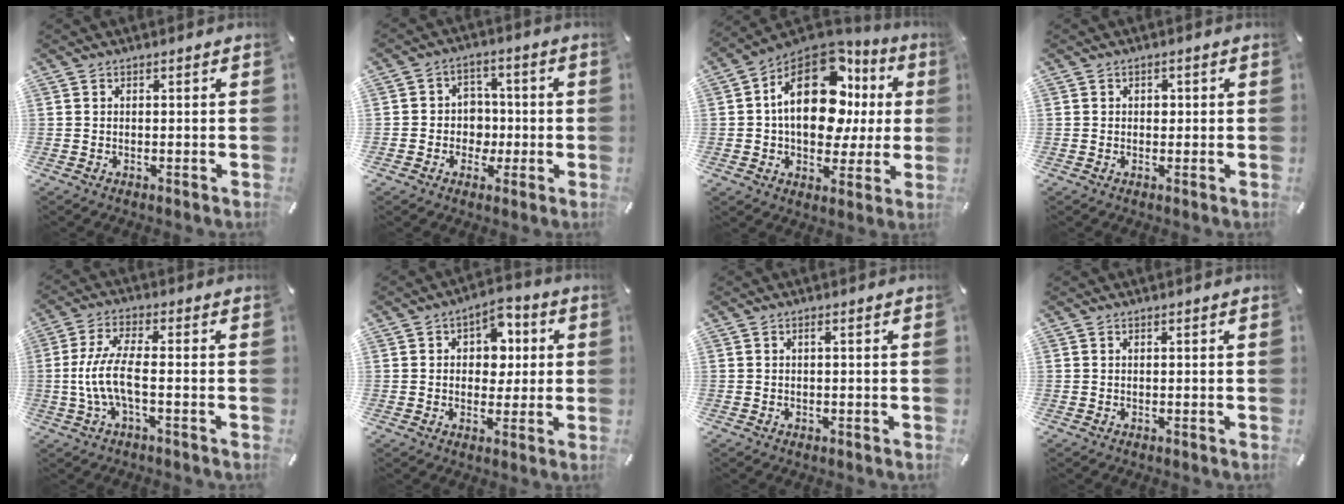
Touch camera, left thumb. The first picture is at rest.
{"total": 5.6, "force": [-1.1, 5.3, 1.3], "torque": [-0.019, 0.015, -0.023]}
{"total": 21.3, "force": [5.0, 13.0, 16.0], "torque": [-0.261, -0.025, 0.080]}
{"total": 1.3, "force": [0.1, 1.3, 0.3], "torque": [0.007, 0.001, -0.004]}
{"total": 8.8, "force": [-1.5, 2.8, 8.2], "torque": [-0.178, -0.012, -0.029]}
{"total": 8.0, "force": [0.9, 6.5, 4.6], "torque": [-0.052, 0.003, 0.010]}
{"total": 1.0, "force": [0.0, 0.3, 0.9], "torque": [-0.017, 0.000, -0.001]}
{"total": 0.0}